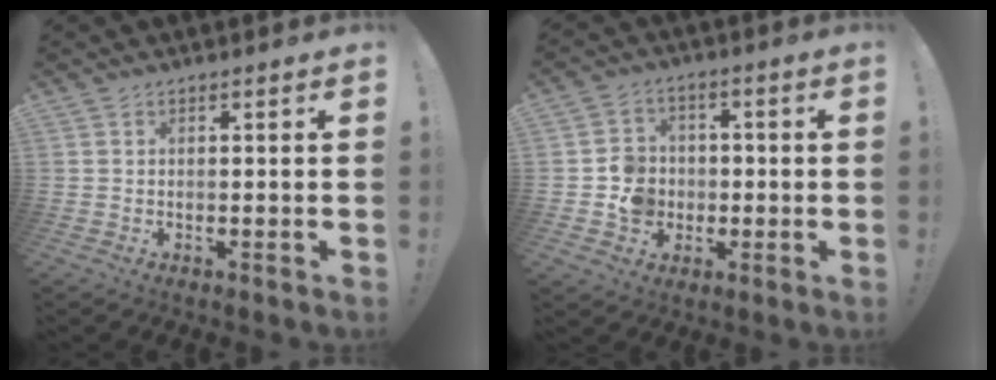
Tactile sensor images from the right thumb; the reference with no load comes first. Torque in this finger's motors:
{"motor_torque": [0.08, 0.02, 0.46, -0.24, 0.01]}